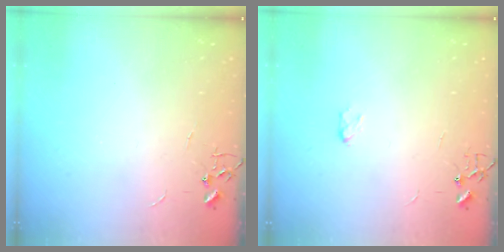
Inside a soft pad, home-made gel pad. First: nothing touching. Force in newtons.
{"total": 2.9, "press": 2.9, "slide": 0.5}